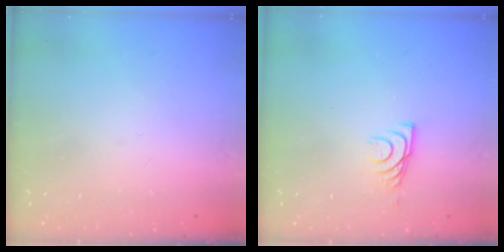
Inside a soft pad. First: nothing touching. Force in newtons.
{"total": 6.9, "press": 6.8, "slide": 0.8}